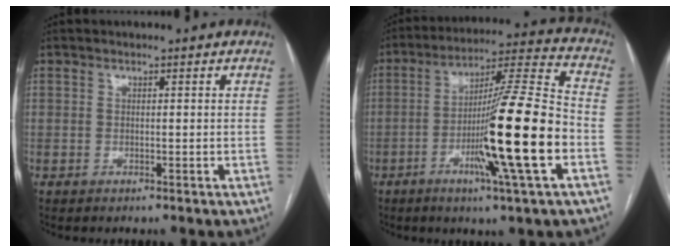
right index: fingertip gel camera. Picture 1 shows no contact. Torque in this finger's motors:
{"motor_torque": [1.49, -0.65, 0.70, 0.21]}